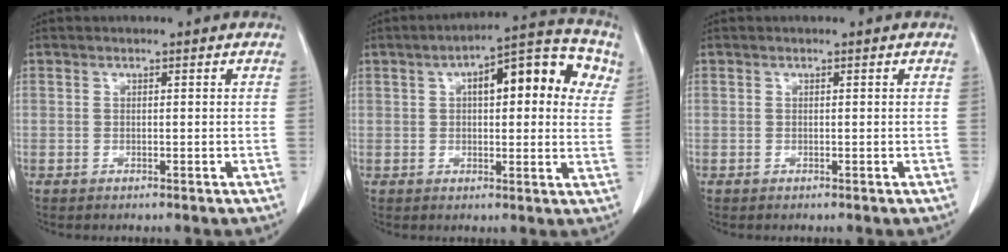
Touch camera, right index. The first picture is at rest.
{"total": 14.2, "force": [4.6, 4.9, 12.6], "torque": [-0.157, 0.038, 0.053]}
{"total": 0.0}